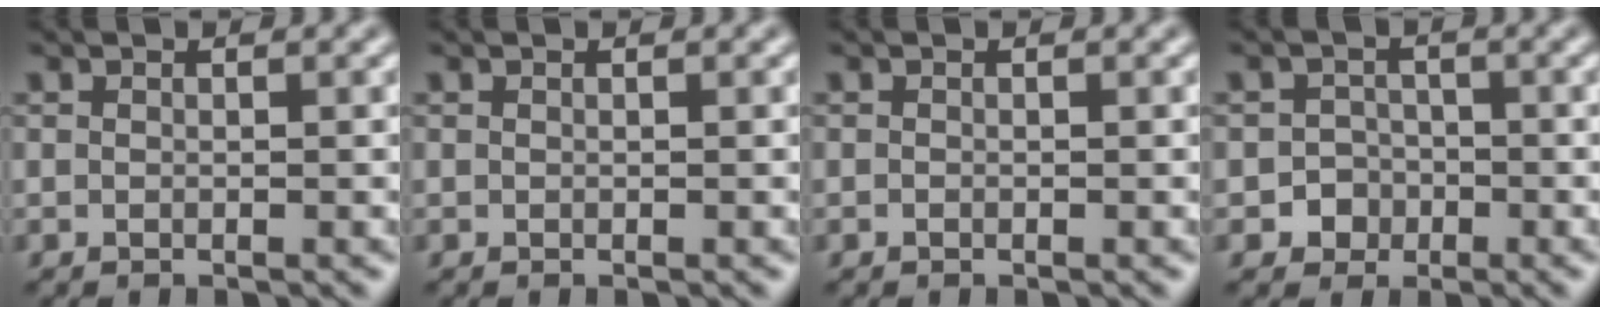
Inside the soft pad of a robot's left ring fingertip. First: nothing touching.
{"total": 0.0}
{"total": 0.0}
{"total": 2.3, "force": [-0.9, 2.1, 0.3], "torque": [0.017, 0.008, -0.024]}